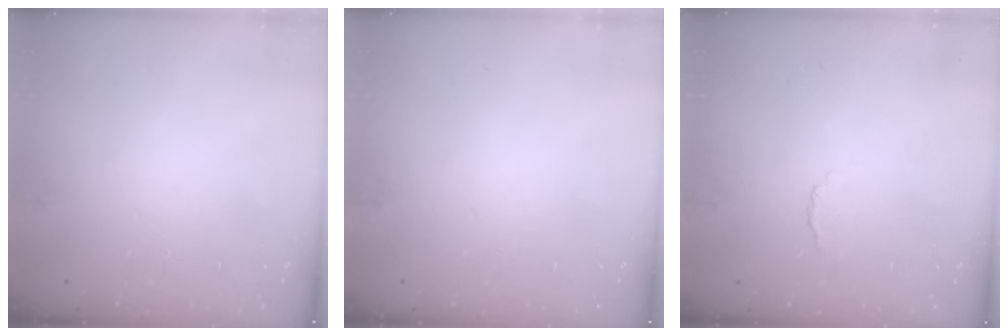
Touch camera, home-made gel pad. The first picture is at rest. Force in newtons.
{"total": 0.0}
{"total": 2.9, "press": 2.8, "slide": 0.7}